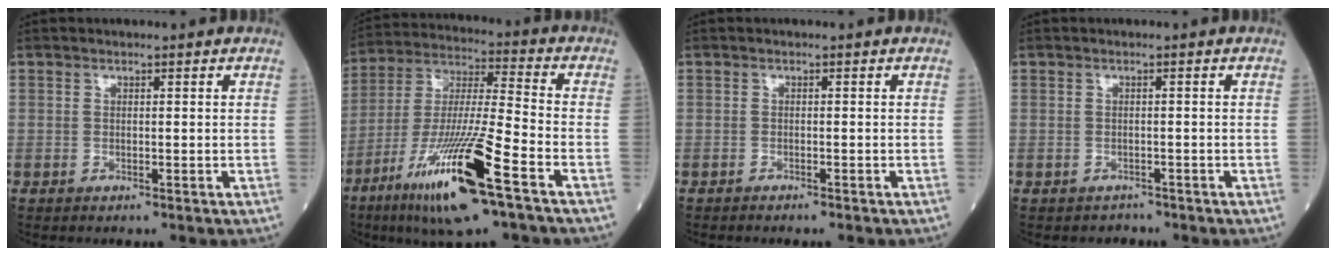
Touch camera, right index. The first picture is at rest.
{"total": 18.5, "force": [-9.5, 0.8, 15.8], "torque": [-0.325, -0.038, -0.176]}
{"total": 1.5, "force": [-1.3, 0.2, 0.7], "torque": [-0.013, -0.002, -0.014]}
{"total": 1.1, "force": [-0.9, 0.5, -0.3], "torque": [0.002, -0.001, -0.016]}